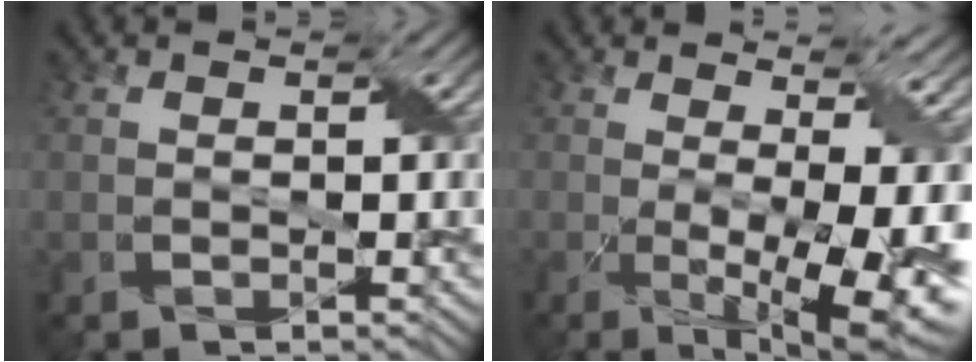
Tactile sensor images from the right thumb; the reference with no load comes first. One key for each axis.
{"total": 12.7, "fx": -0.5, "fy": 4.6, "fz": 11.8, "tx": -0.164, "ty": -0.013, "tz": 0.016}